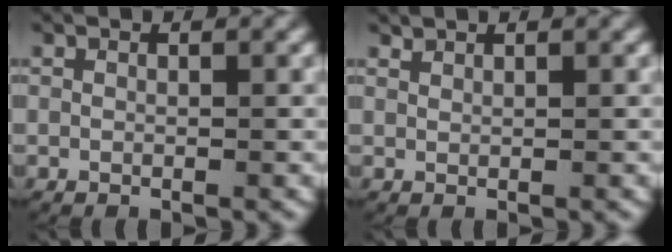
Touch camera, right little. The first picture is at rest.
{"total": 0.9, "force": [0.9, 0.0, 0.1], "torque": [-0.001, 0.001, 0.021]}